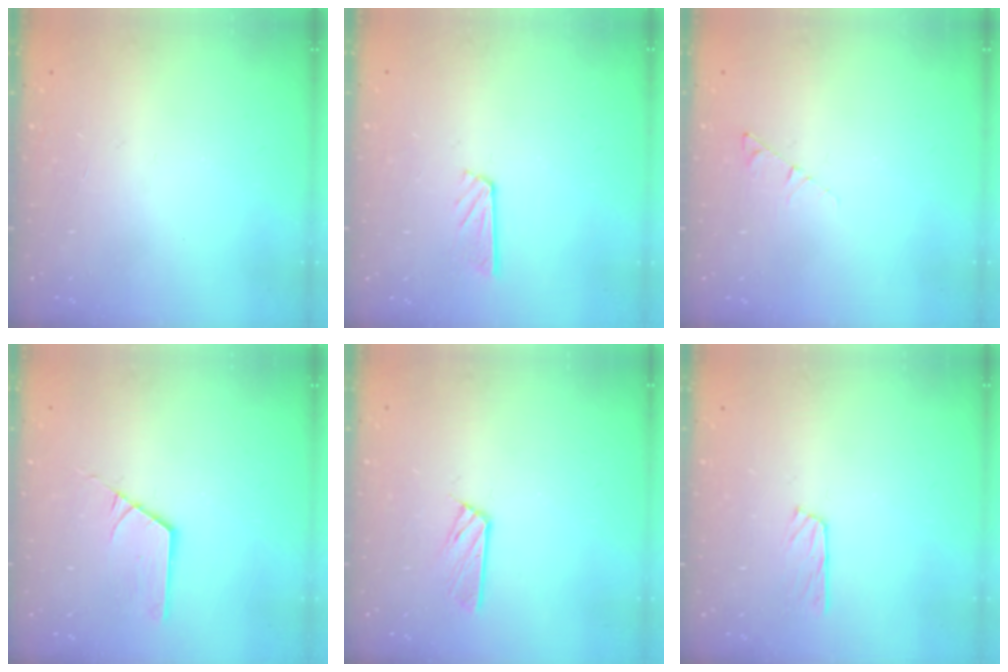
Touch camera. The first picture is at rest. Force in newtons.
{"total": 5.9, "press": 5.9, "slide": 0.4}
{"total": 2.7, "press": 2.6, "slide": 0.3}
{"total": 2.4, "press": 2.3, "slide": 0.3}
{"total": 4.7, "press": 4.6, "slide": 0.3}
{"total": 5.8, "press": 5.8, "slide": 0.4}